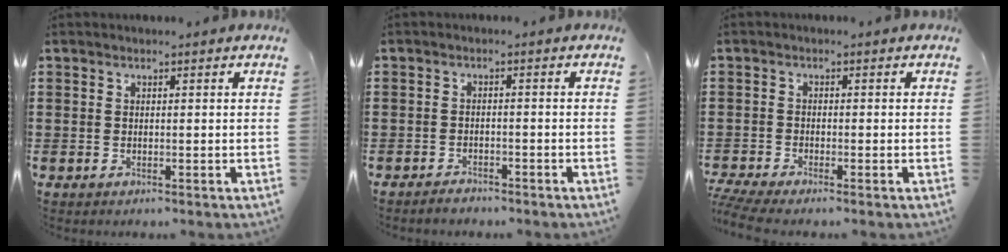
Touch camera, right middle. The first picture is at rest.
{"total": 1.6, "force": [-1.6, 0.3, 0.2], "torque": [-0.010, 0.000, -0.033]}
{"total": 2.2, "force": [-1.8, 0.0, 1.1], "torque": [-0.035, -0.005, -0.041]}